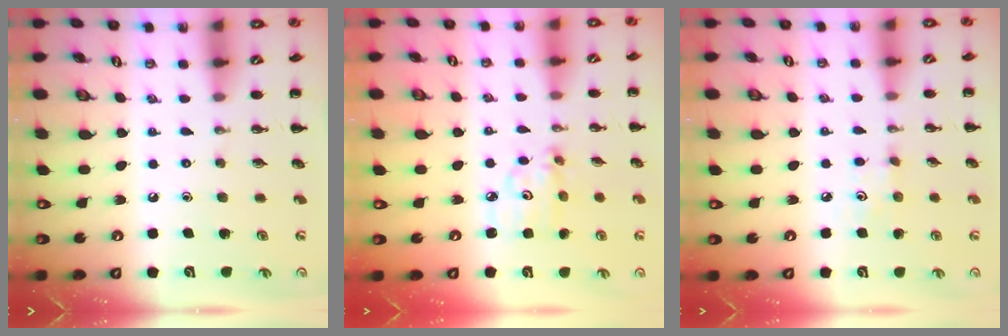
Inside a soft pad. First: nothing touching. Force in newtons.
{"total": 5.3, "press": 5.3, "slide": 0.3}
{"total": 3.5, "press": 3.3, "slide": 1.0}